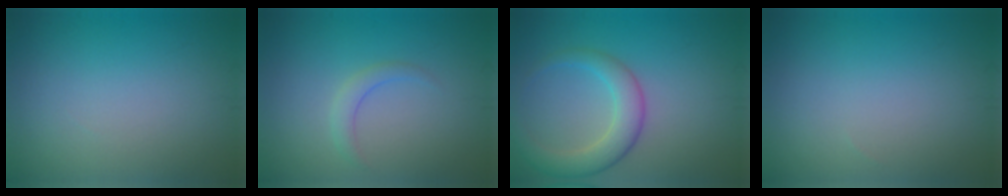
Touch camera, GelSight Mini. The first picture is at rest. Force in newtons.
{"total": 1.4, "press": 1.4, "slide": 0.0}
{"total": 4.1, "press": 4.1, "slide": 0.3}
{"total": 0.0}